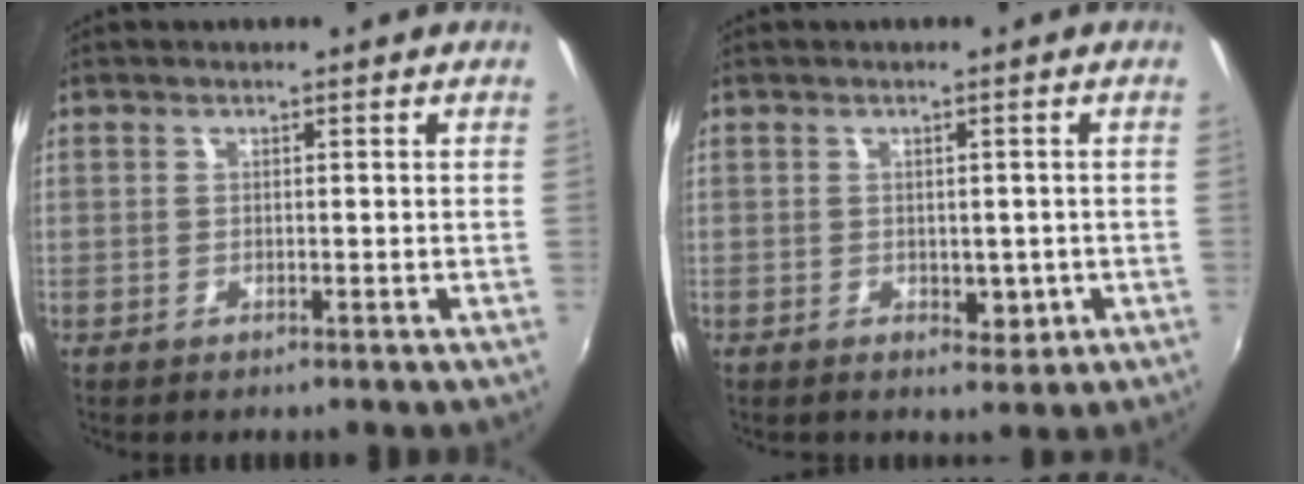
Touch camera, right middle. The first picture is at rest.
{"total": 2.8, "force": [-0.5, 2.3, 1.5], "torque": [-0.019, -0.002, -0.001]}